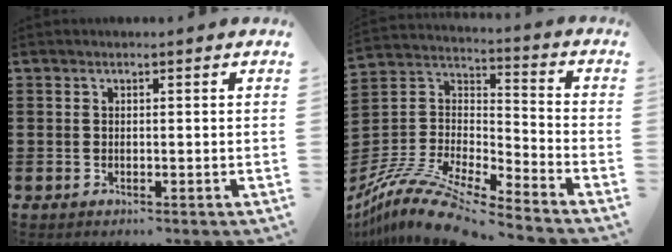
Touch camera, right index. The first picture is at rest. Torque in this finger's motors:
{"motor_torque": [-1.44, 0.70, 0.00, 0.01]}